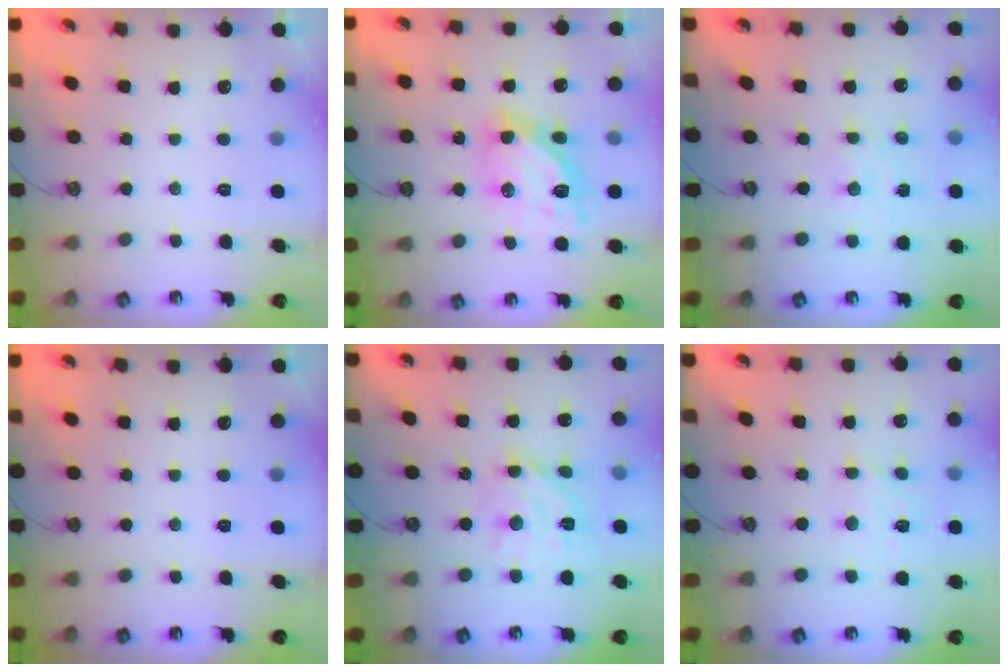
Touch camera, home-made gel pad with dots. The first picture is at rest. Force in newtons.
{"total": 12.0, "press": 12.0, "slide": 1.3}
{"total": 1.6, "press": 1.6, "slide": 0.2}
{"total": 0.0}
{"total": 12.0, "press": 12.0, "slide": 1.0}
{"total": 5.3, "press": 5.2, "slide": 1.0}